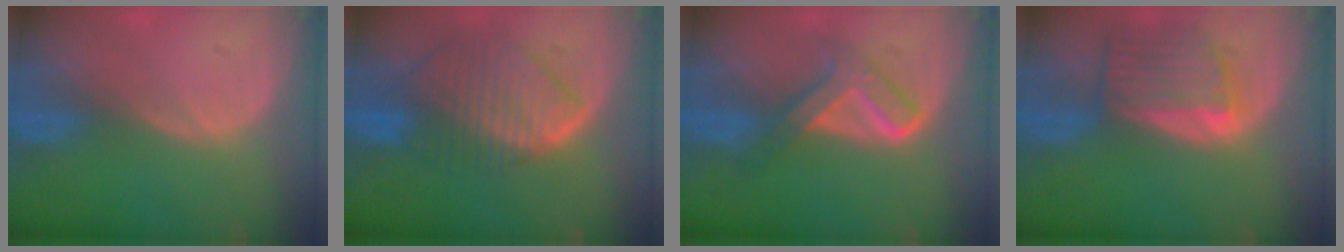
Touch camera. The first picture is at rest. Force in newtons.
{"total": 9.9, "press": 8.6, "slide": 4.9}
{"total": 5.9, "press": 5.9, "slide": 0.2}
{"total": 7.2, "press": 6.7, "slide": 2.8}